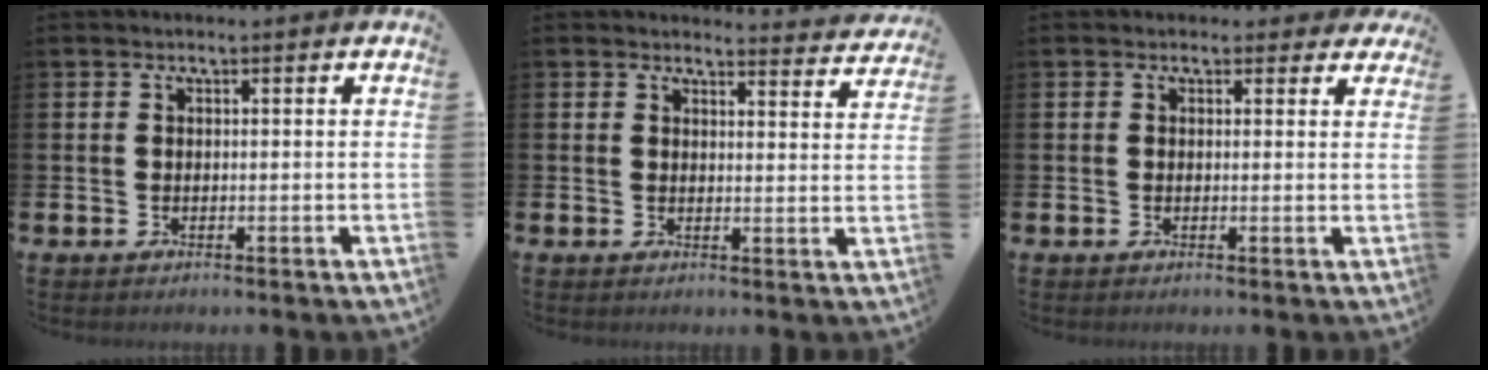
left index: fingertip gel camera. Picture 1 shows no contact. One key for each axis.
{"total": 2.9, "fx": 2.9, "fy": 0.4, "fz": 0.1, "tx": -0.001, "ty": -0.025, "tz": 0.050}
{"total": 1.3, "fx": 0.6, "fy": 1.2, "fz": 0.1, "tx": 0.003, "ty": 0.006, "tz": 0.007}